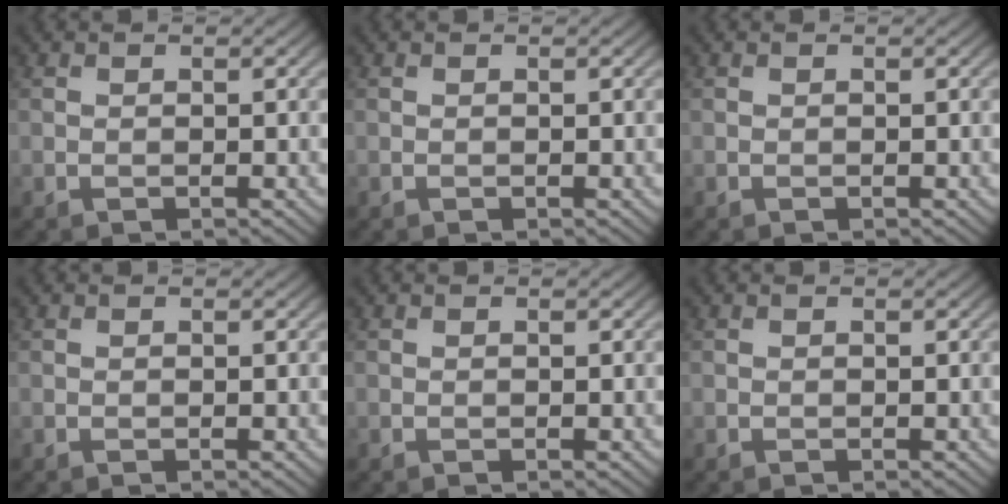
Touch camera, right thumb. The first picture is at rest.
{"total": 0.0}
{"total": 0.0}
{"total": 0.0}
{"total": 0.0}
{"total": 0.0}